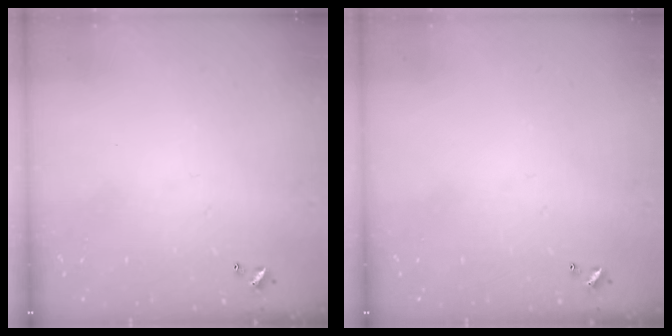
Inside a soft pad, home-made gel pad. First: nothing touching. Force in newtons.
{"total": 0.0}